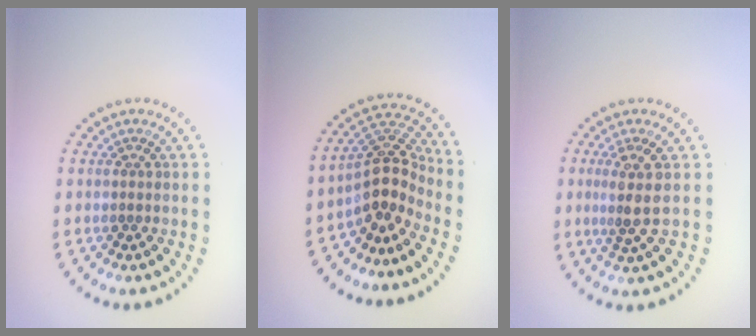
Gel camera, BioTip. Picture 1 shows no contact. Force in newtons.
{"total": 4.2, "press": 3.1, "slide": 2.9}
{"total": 2.6, "press": 2.0, "slide": 1.6}